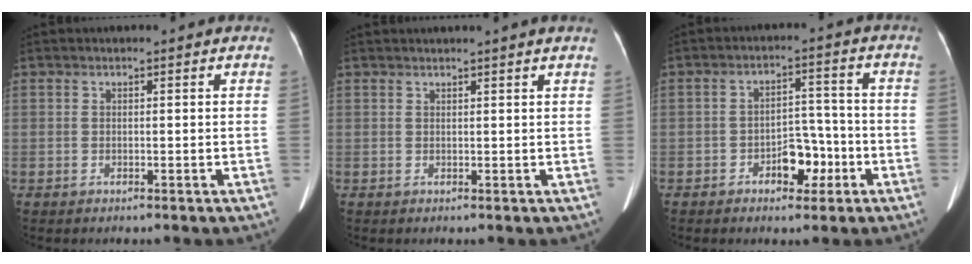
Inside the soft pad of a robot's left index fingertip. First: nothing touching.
{"total": 2.1, "force": [1.8, -0.7, 0.9], "torque": [-0.020, 0.008, 0.028]}
{"total": 5.7, "force": [-2.8, 3.2, 3.9], "torque": [-0.054, 0.018, -0.042]}